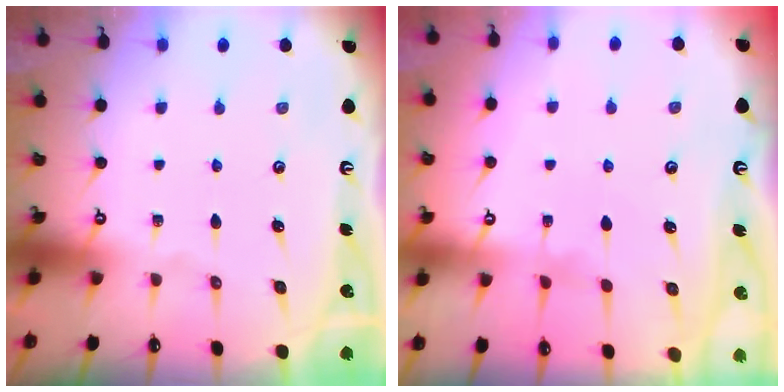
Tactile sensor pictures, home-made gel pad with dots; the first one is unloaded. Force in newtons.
{"total": 3.6, "press": 3.5, "slide": 0.2}